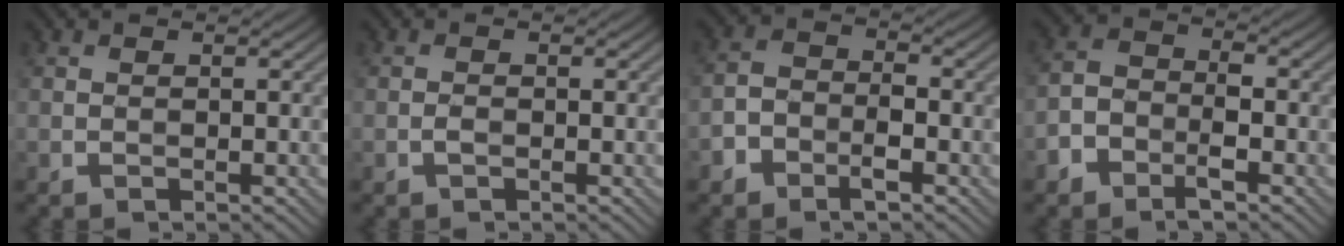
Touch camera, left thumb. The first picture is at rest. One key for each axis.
{"total": 0.7, "fx": -0.4, "fy": 0.3, "fz": 0.5, "tx": -0.012, "ty": 0.001, "tz": -0.008}
{"total": 4.4, "fx": -2.6, "fy": 2.5, "fz": 2.6, "tx": -0.045, "ty": 0.003, "tz": -0.057}
{"total": 5.0, "fx": -2.9, "fy": 2.8, "fz": 3.0, "tx": -0.051, "ty": 0.002, "tz": -0.064}